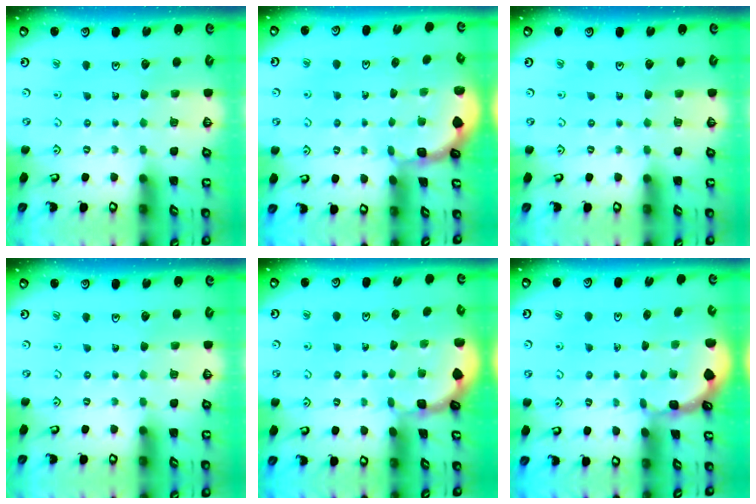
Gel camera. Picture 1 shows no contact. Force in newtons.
{"total": 2.6, "press": 2.6, "slide": 0.3}
{"total": 0.0}
{"total": 0.0}
{"total": 0.8, "press": 0.8, "slide": 0.2}
{"total": 1.6, "press": 1.5, "slide": 0.2}